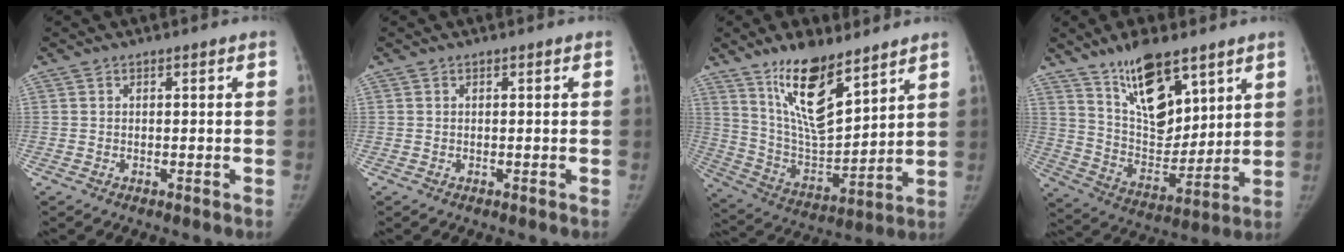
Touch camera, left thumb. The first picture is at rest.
{"total": 0.0}
{"total": 17.0, "force": [11.1, 6.0, 11.3], "torque": [-0.166, -0.072, 0.216]}
{"total": 16.3, "force": [10.5, 7.2, 10.3], "torque": [-0.131, -0.069, 0.199]}